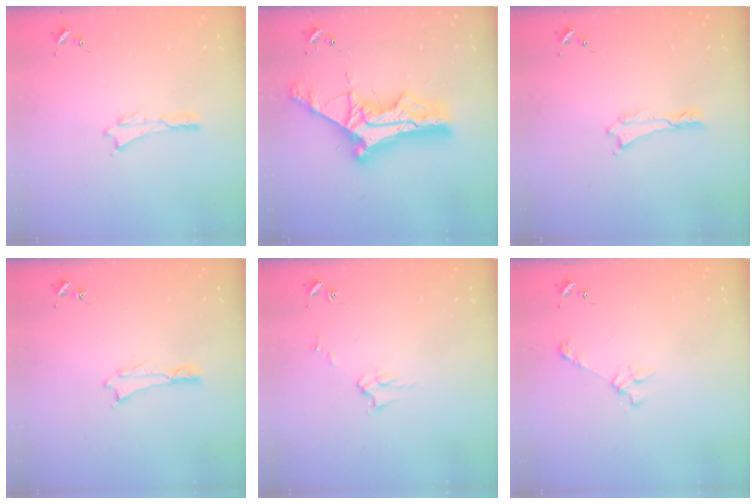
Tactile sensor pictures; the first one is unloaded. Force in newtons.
{"total": 14.3, "press": 14.3, "slide": 1.3}
{"total": 0.0}
{"total": 0.5, "press": 0.5, "slide": 0.2}
{"total": 3.0, "press": 3.0, "slide": 0.3}
{"total": 2.4, "press": 2.4, "slide": 0.3}